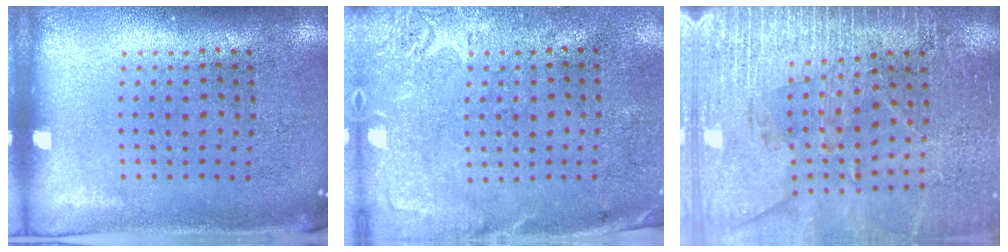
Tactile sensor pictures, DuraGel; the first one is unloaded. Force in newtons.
{"total": 2.8, "press": 2.2, "slide": 1.8}
{"total": 3.1, "press": 3.1, "slide": 0.2}